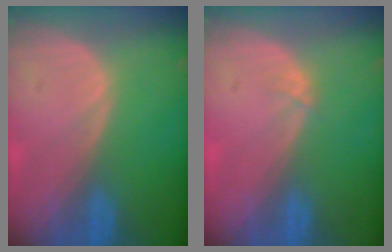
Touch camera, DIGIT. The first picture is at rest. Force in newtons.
{"total": 0.7, "press": 0.6, "slide": 0.3}